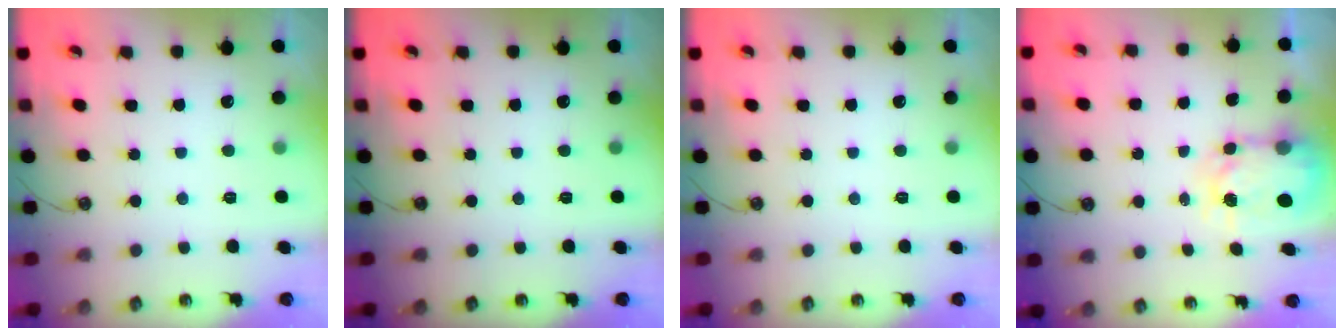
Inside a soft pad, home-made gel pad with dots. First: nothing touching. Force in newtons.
{"total": 0.0}
{"total": 0.0}
{"total": 6.2, "press": 6.2, "slide": 0.4}